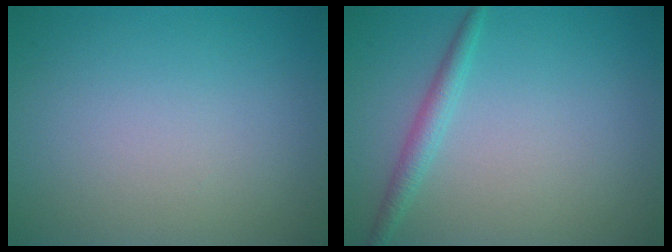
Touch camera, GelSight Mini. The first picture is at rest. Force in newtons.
{"total": 1.8, "press": 1.8, "slide": 0.0}